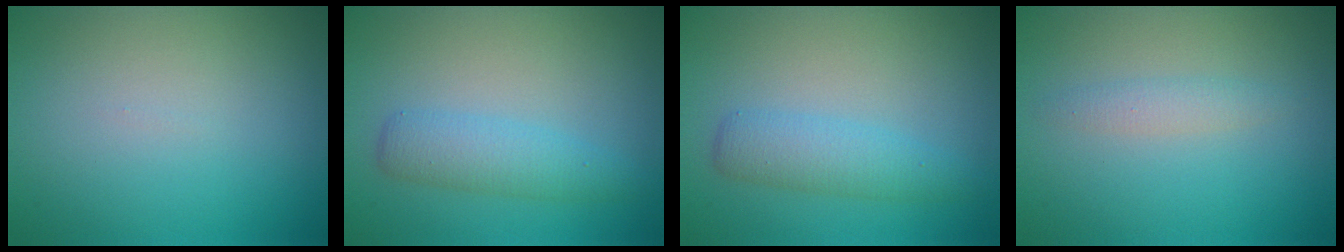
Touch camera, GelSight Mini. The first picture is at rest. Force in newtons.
{"total": 2.9, "press": 2.9, "slide": 0.1}
{"total": 2.9, "press": 2.9, "slide": 0.1}
{"total": 1.3, "press": 1.3, "slide": 0.1}